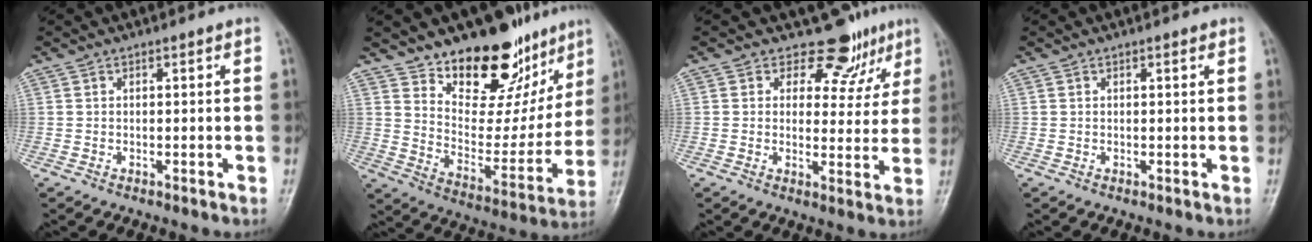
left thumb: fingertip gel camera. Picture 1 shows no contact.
{"total": 21.3, "force": [15.0, 10.8, 10.5], "torque": [-0.092, -0.097, 0.234]}
{"total": 7.4, "force": [5.6, 4.7, 1.4], "torque": [0.020, -0.037, 0.063]}
{"total": 0.7, "force": [0.4, 0.2, 0.5], "torque": [-0.008, -0.001, 0.005]}